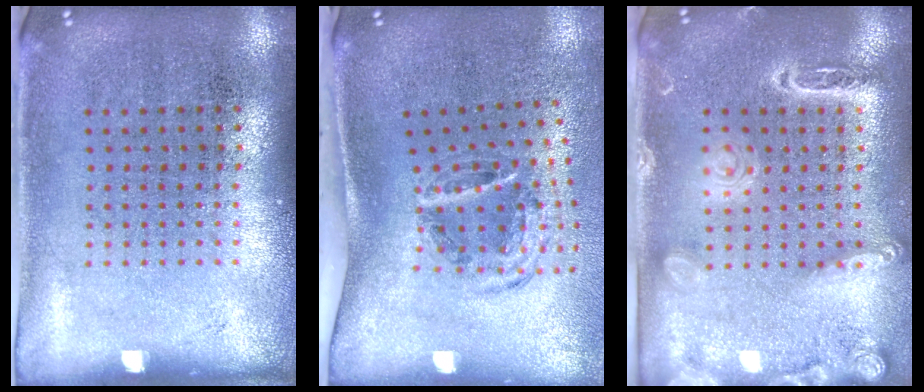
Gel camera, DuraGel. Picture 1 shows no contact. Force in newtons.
{"total": 1.5, "press": 1.1, "slide": 1.0}
{"total": 2.1, "press": 1.9, "slide": 0.9}